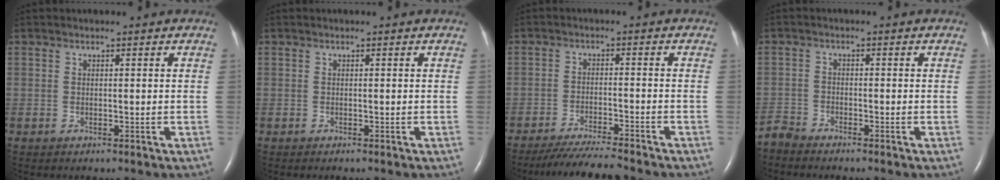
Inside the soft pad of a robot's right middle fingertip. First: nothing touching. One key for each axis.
{"total": 0.0}
{"total": 8.4, "fx": -7.7, "fy": -0.5, "fz": 3.2, "tx": -0.053, "ty": -0.023, "tz": -0.129}
{"total": 2.5, "fx": -2.4, "fy": -0.2, "fz": -0.3, "tx": 0.007, "ty": -0.016, "tz": -0.050}